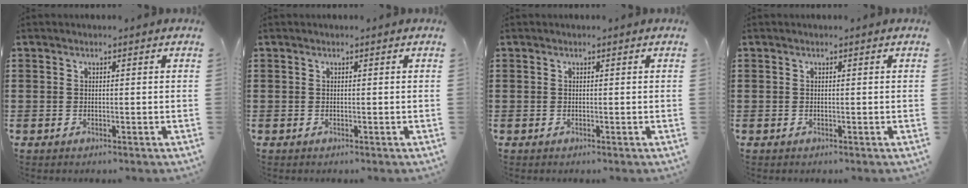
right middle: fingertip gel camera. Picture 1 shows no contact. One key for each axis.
{"total": 0.0}
{"total": 0.0}
{"total": 0.0}